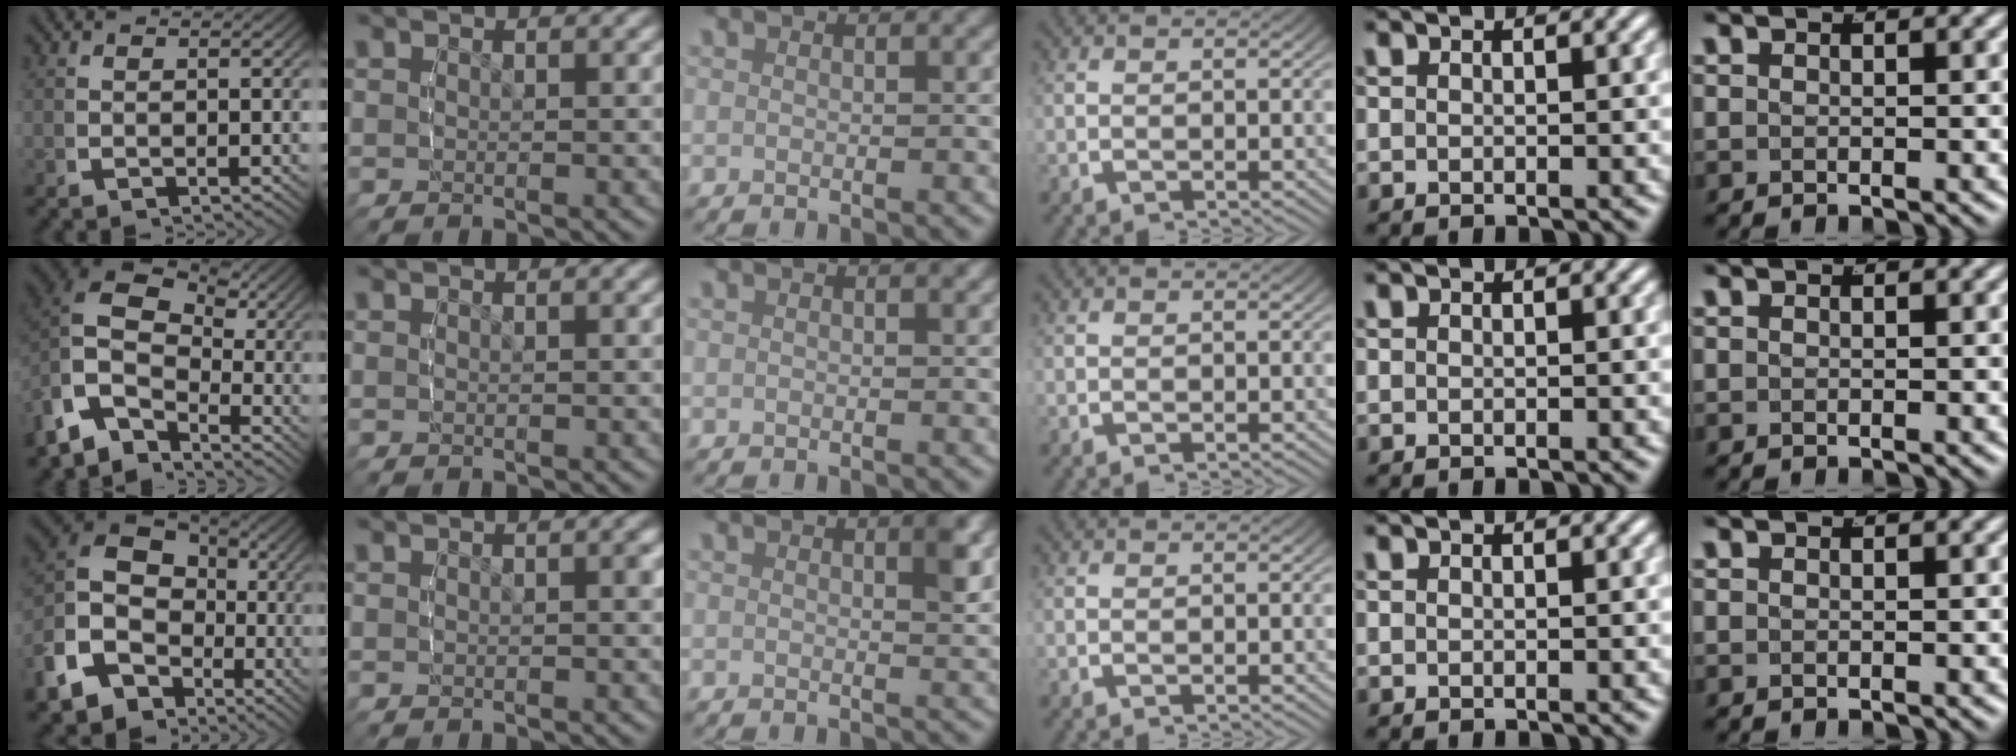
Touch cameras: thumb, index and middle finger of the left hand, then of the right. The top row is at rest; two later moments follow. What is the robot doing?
{"motion": "lift_and_place", "object": "air blower"}